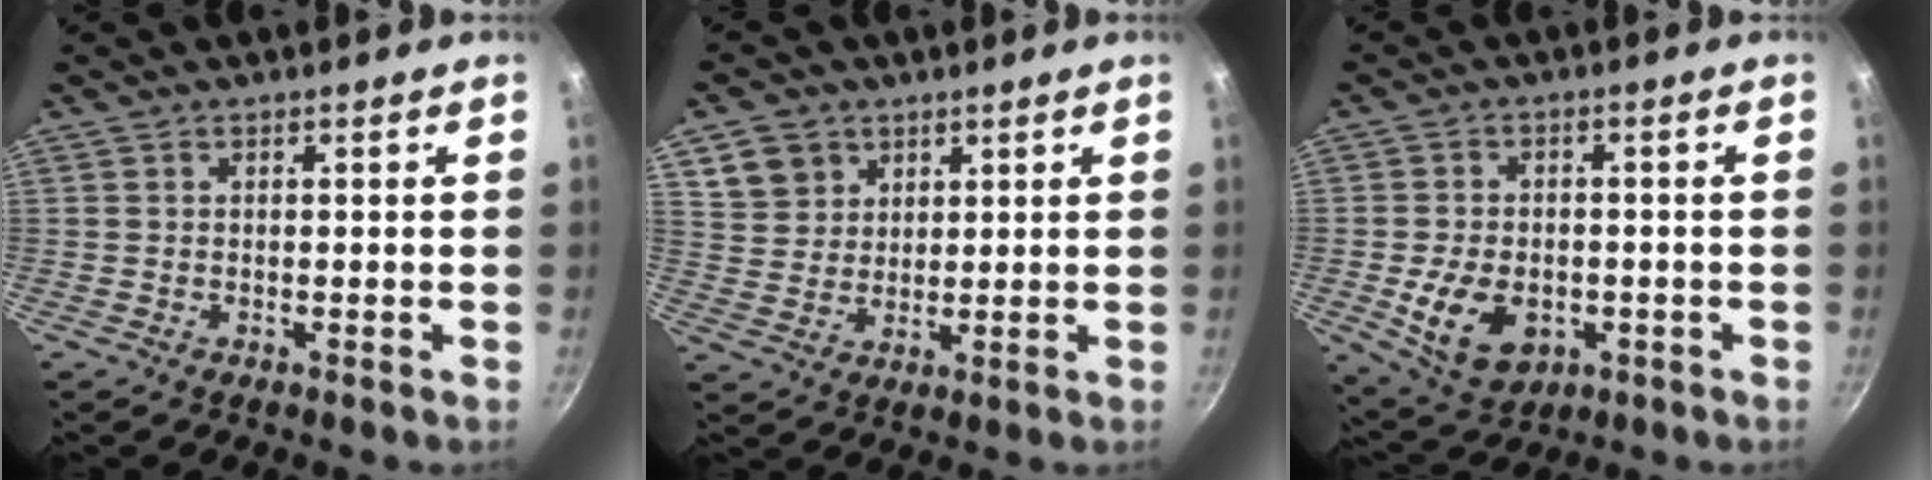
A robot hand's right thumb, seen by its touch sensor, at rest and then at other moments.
{"total": 7.3, "force": [3.7, 6.0, 2.0], "torque": [-0.010, 0.000, 0.074]}
{"total": 11.1, "force": [-2.8, 7.7, 7.5], "torque": [-0.117, 0.001, -0.034]}